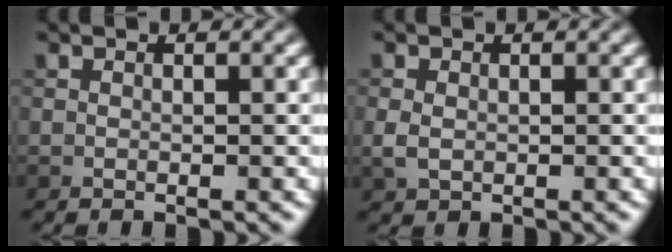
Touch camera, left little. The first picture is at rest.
{"total": 1.6, "force": [-0.2, 1.2, 1.0], "torque": [-0.028, -0.004, -0.001]}